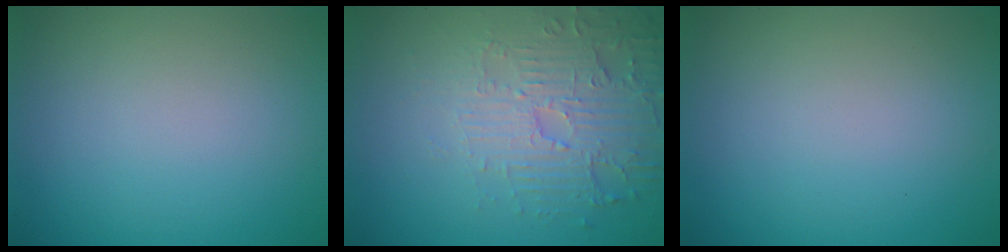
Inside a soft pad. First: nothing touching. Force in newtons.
{"total": 5.3, "press": 3.6, "slide": 3.8}
{"total": 0.0}